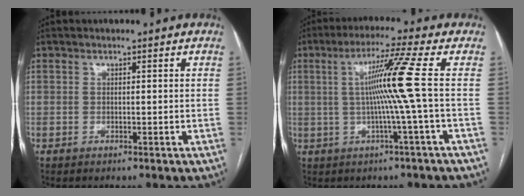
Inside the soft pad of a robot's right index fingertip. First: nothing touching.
{"total": 8.7, "force": [0.3, -2.7, 8.3], "torque": [-0.144, 0.008, 0.015]}